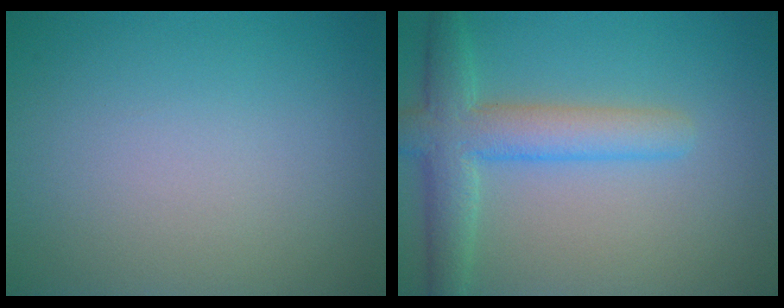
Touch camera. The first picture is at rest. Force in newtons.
{"total": 5.3, "press": 5.3, "slide": 0.2}